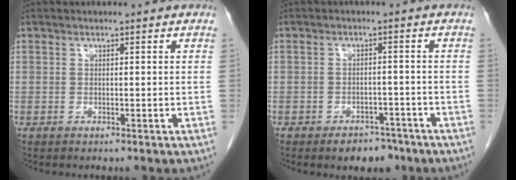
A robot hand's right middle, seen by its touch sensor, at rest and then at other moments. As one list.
[{"total": 4.2, "force": [-3.0, 2.4, 1.6], "torque": [-0.016, 0.006, -0.036]}]